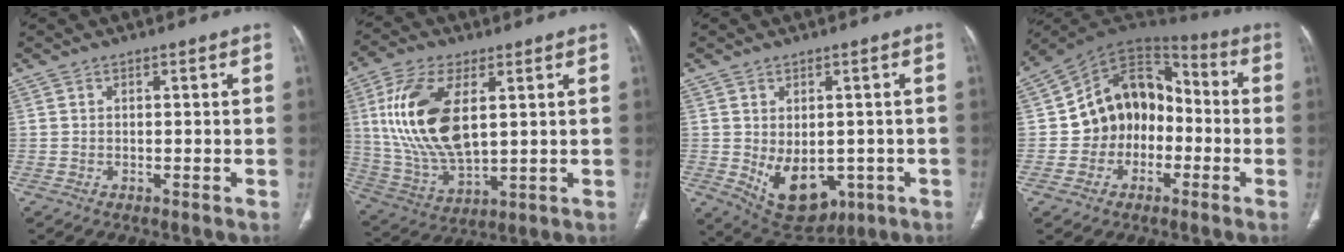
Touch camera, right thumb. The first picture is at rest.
{"total": 18.3, "force": [4.2, 9.0, 15.3], "torque": [-0.313, -0.016, 0.089]}
{"total": 11.8, "force": [-2.6, 8.0, 8.4], "torque": [-0.100, -0.002, -0.009]}
{"total": 15.2, "force": [-2.5, 12.2, 8.8], "torque": [-0.086, 0.059, -0.051]}